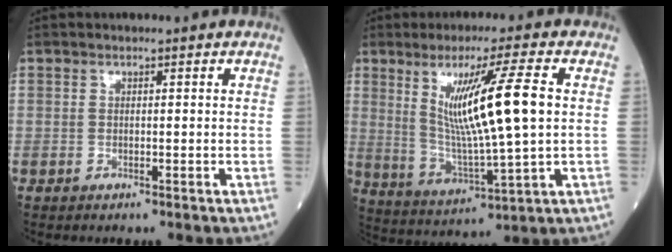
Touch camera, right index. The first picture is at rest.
{"total": 13.8, "force": [2.8, -0.1, 13.5], "torque": [-0.249, -0.012, 0.055]}